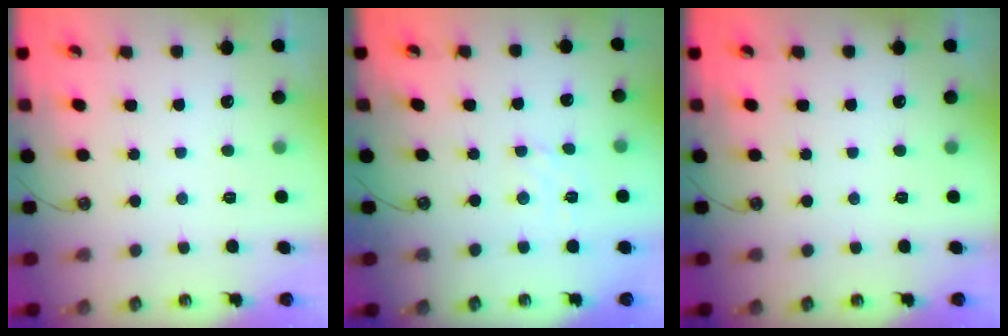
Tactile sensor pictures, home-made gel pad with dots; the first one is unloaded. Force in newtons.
{"total": 1.5, "press": 1.4, "slide": 0.6}
{"total": 0.0}